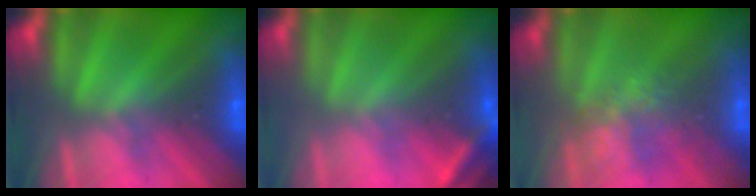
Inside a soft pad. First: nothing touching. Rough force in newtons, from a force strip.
{"total": 2.6}
{"total": 3.5}